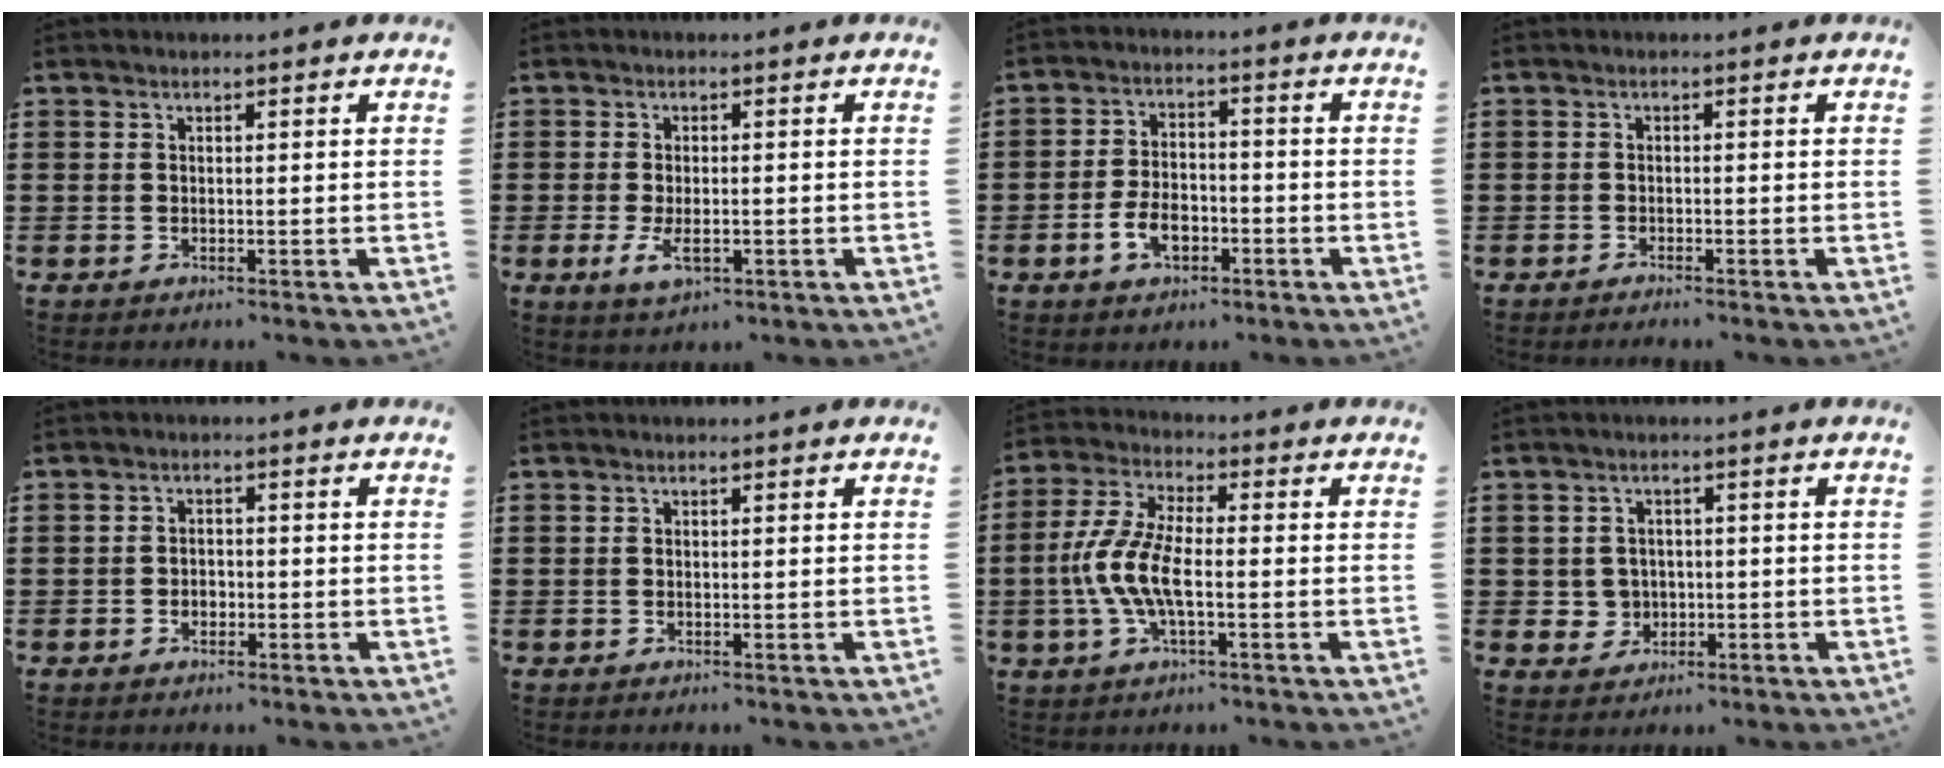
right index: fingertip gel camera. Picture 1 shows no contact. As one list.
[{"total": 3.3, "force": [-0.8, 1.5, 2.8], "torque": [-0.062, -0.005, -0.018]}, {"total": 5.4, "force": [-2.4, 3.0, 3.9], "torque": [-0.088, 0.000, -0.047]}, {"total": 0.9, "force": [-0.9, 0.0, 0.1], "torque": [-0.005, -0.001, -0.017]}, {"total": 1.5, "force": [-0.8, 1.0, 0.7], "torque": [-0.017, -0.001, -0.017]}, {"total": 0.0}, {"total": 8.2, "force": [-2.1, 3.2, 7.3], "torque": [-0.181, -0.013, -0.047]}, {"total": 3.0, "force": [-0.2, 2.9, 0.6], "torque": [-0.025, 0.008, -0.008]}]